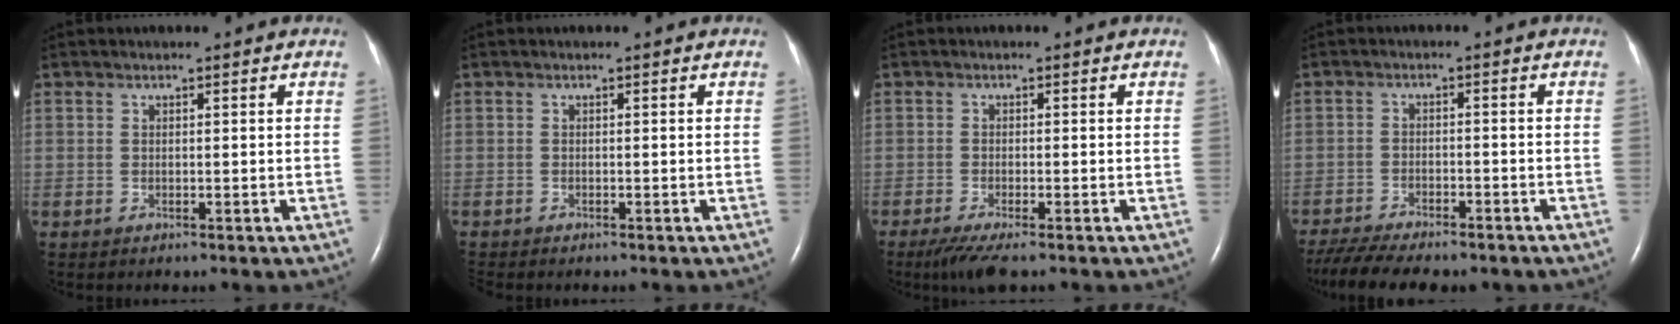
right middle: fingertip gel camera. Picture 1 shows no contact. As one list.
[{"total": 0.6, "force": [-0.6, 0.0, 0.1], "torque": [-0.001, -0.002, -0.008]}, {"total": 4.0, "force": [-2.8, 0.3, 2.9], "torque": [-0.057, -0.014, -0.050]}, {"total": 12.2, "force": [-10.3, 2.8, 5.9], "torque": [-0.104, -0.008, -0.152]}]